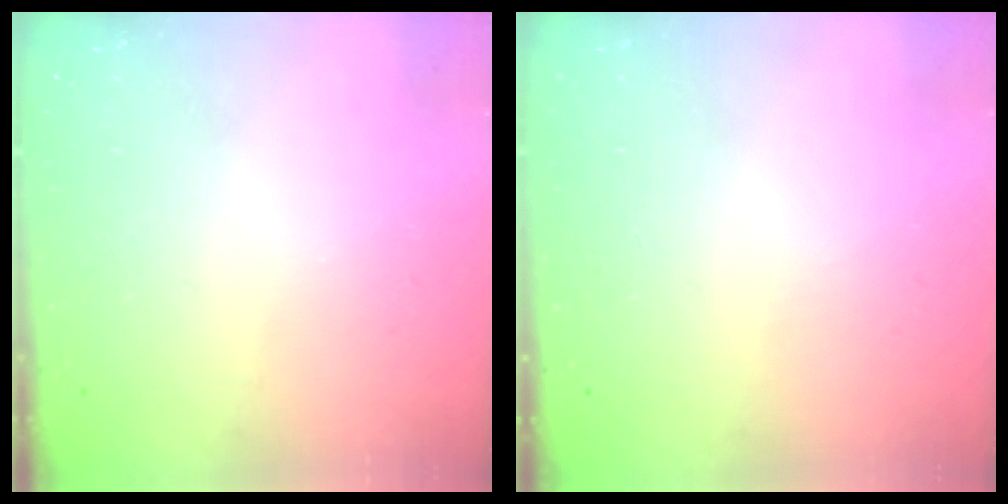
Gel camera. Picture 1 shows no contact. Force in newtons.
{"total": 0.0}